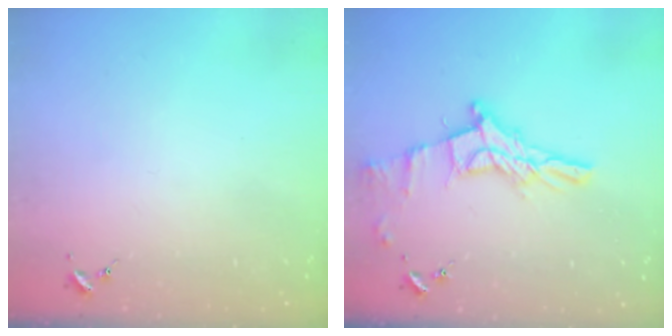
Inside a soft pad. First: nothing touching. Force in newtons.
{"total": 12.9, "press": 12.8, "slide": 1.3}